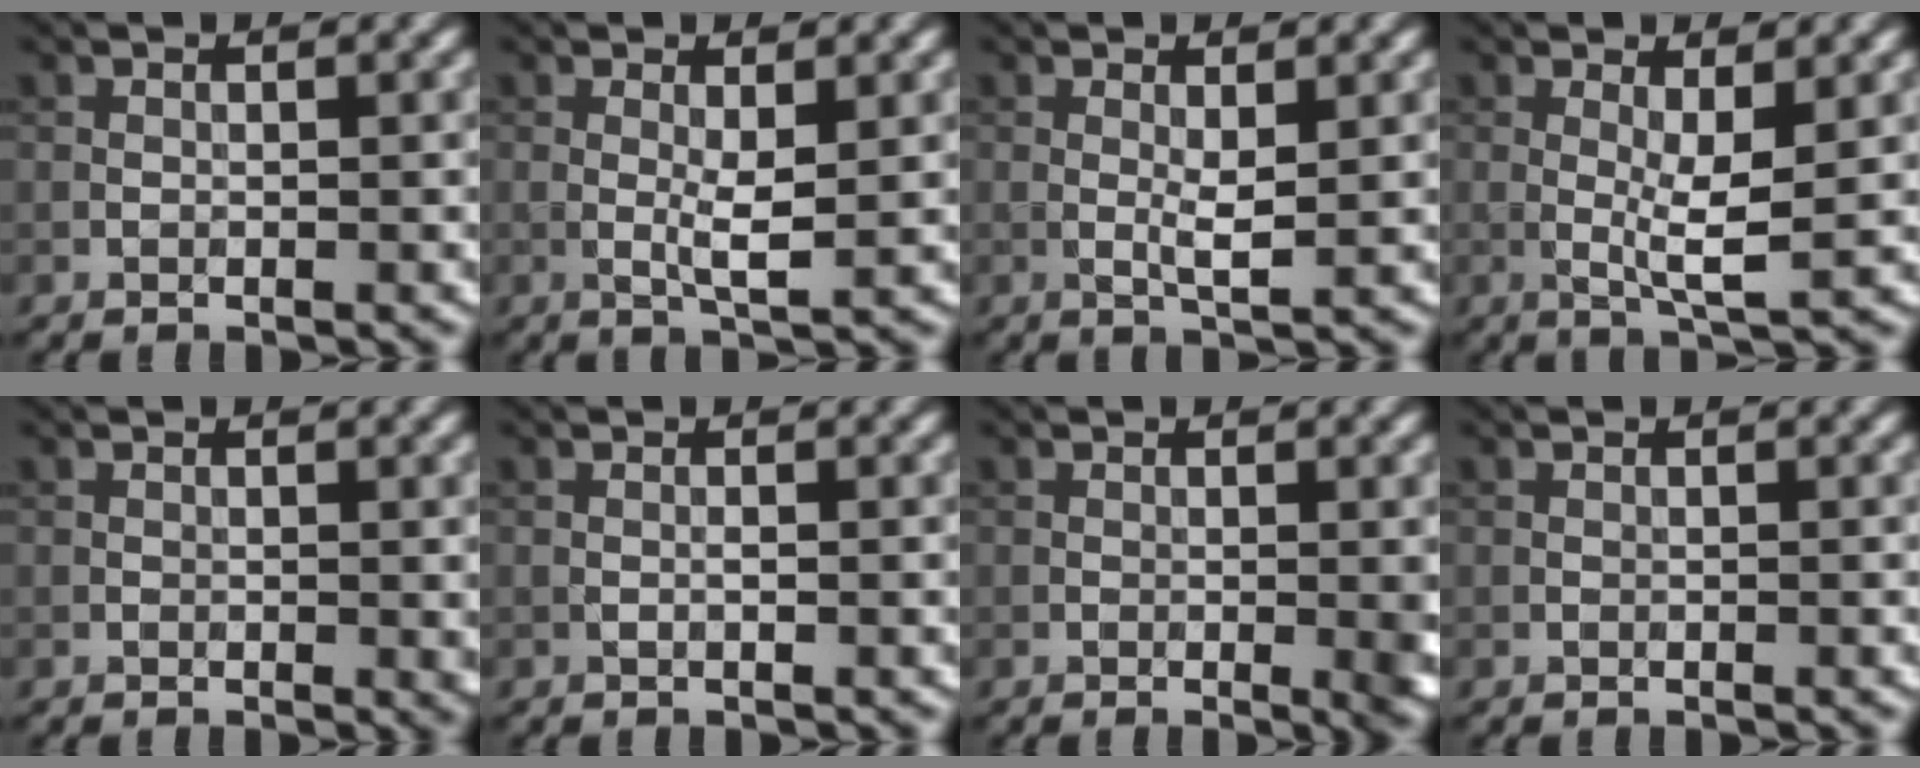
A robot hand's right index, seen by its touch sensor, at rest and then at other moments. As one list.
[{"total": 1.9, "force": [0.2, 0.3, 1.9], "torque": [-0.037, -0.003, 0.005]}, {"total": 1.5, "force": [0.3, 0.3, 1.4], "torque": [-0.030, -0.001, 0.006]}, {"total": 2.9, "force": [0.4, 0.5, 2.8], "torque": [-0.051, -0.010, 0.010]}, {"total": 0.8, "force": [0.2, 0.3, 0.7], "torque": [-0.008, -0.002, 0.006]}, {"total": 0.0}, {"total": 1.7, "force": [0.1, 0.3, 1.7], "torque": [-0.021, -0.006, 0.004]}, {"total": 0.0}]